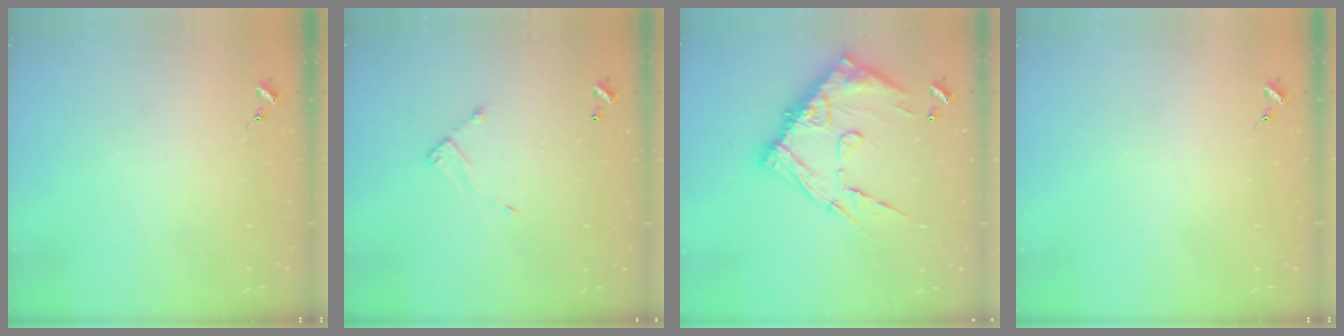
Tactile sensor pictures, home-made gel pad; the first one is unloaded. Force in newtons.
{"total": 4.3, "press": 4.3, "slide": 0.2}
{"total": 19.1, "press": 19.0, "slide": 1.7}
{"total": 0.0}